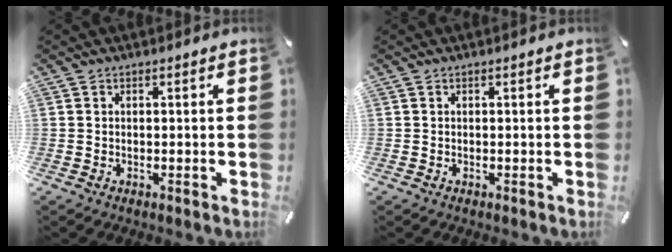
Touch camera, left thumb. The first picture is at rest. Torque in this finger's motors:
{"motor_torque": [-0.02, 0.01, -0.05, 0.06, 0.00]}